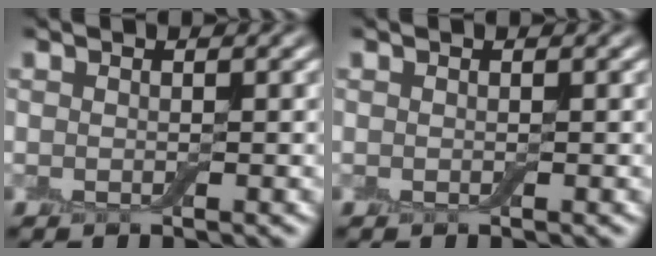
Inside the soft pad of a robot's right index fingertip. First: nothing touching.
{"total": 0.0}